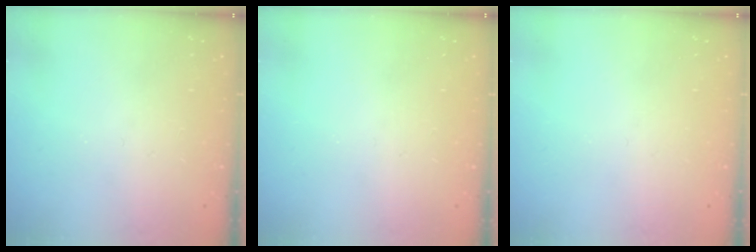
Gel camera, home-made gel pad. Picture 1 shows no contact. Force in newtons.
{"total": 0.0}
{"total": 0.0}